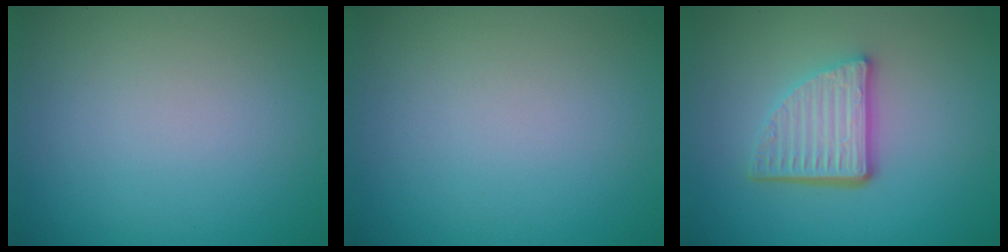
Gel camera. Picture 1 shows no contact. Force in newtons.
{"total": 0.0}
{"total": 4.8, "press": 3.4, "slide": 3.3}